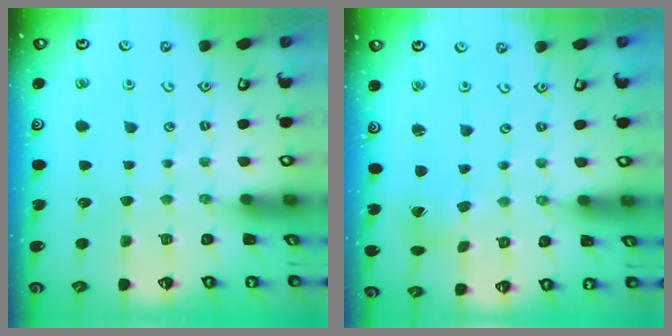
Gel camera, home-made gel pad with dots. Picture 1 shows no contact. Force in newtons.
{"total": 0.6, "press": 0.6, "slide": 0.2}